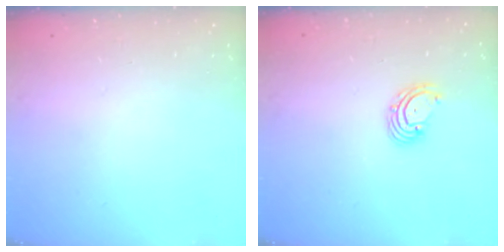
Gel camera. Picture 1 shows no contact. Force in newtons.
{"total": 3.4, "press": 3.3, "slide": 0.5}